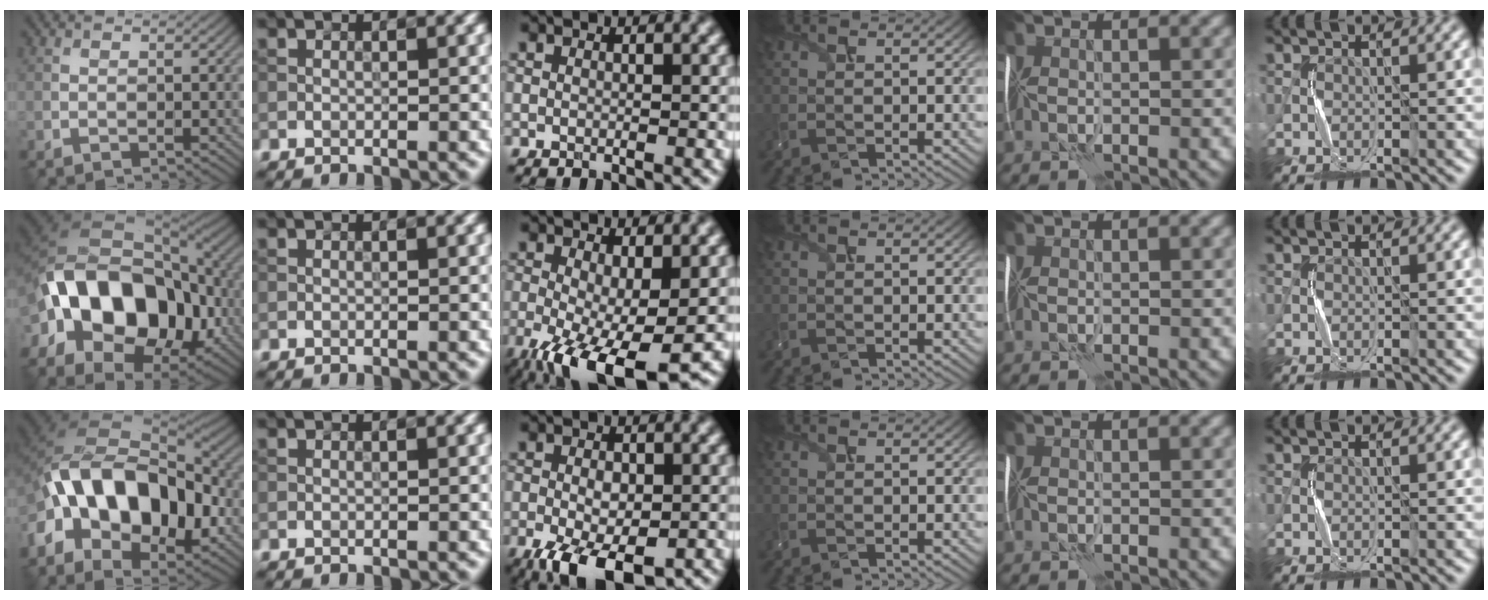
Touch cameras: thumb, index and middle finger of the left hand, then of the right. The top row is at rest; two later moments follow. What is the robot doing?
{"motion": "shake", "object": "handbell"}